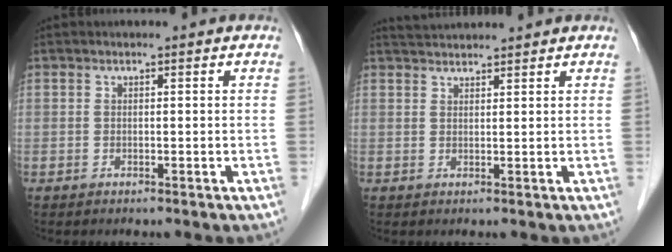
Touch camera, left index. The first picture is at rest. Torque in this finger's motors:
{"motor_torque": [-0.05, -0.15, 0.01, 0.00]}